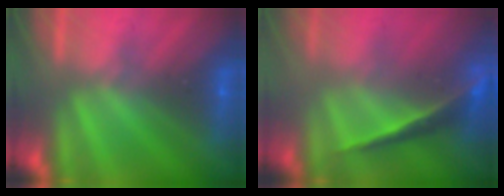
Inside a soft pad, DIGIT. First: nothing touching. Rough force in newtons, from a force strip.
{"total": 2.0}